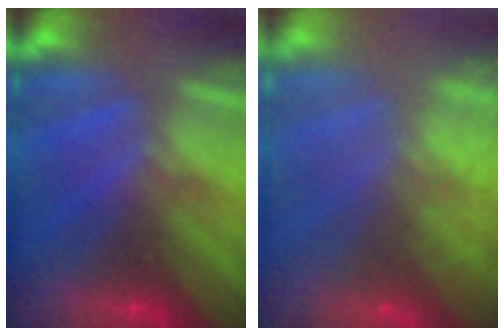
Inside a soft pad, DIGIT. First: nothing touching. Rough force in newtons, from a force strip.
{"total": 7.0}